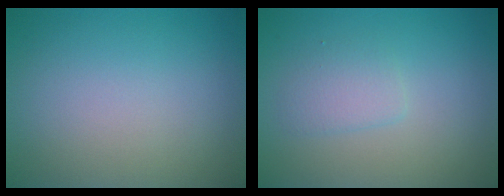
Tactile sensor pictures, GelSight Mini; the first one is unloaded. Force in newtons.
{"total": 1.7, "press": 1.7, "slide": 0.1}